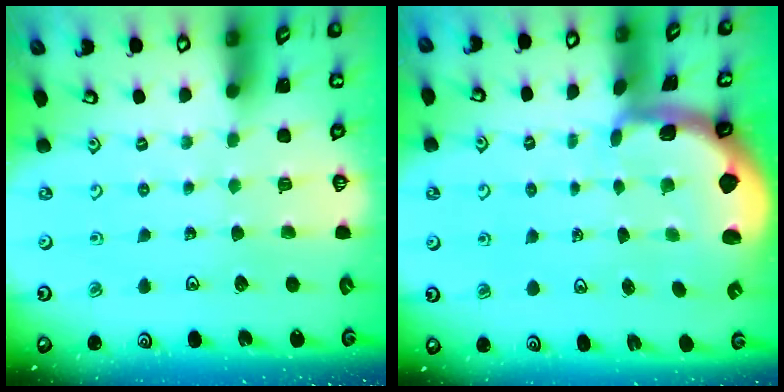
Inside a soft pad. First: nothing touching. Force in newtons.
{"total": 1.5, "press": 1.5, "slide": 0.4}